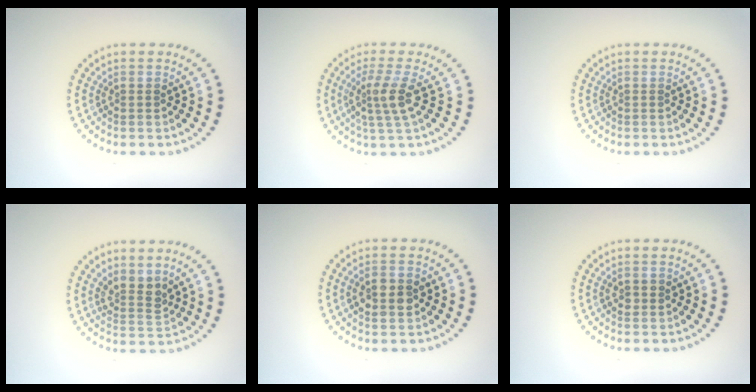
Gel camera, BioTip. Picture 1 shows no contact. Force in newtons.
{"total": 3.0, "press": 2.4, "slide": 1.8}
{"total": 0.0}
{"total": 2.5, "press": 1.9, "slide": 1.7}
{"total": 2.7, "press": 2.7, "slide": 0.2}
{"total": 1.0, "press": 1.0, "slide": 0.1}